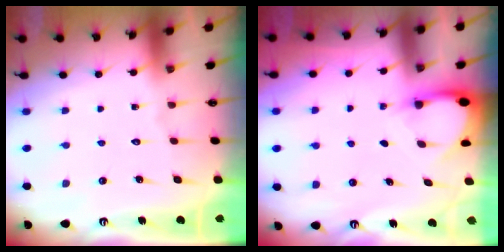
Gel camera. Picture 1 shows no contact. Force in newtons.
{"total": 3.9, "press": 3.9, "slide": 0.0}